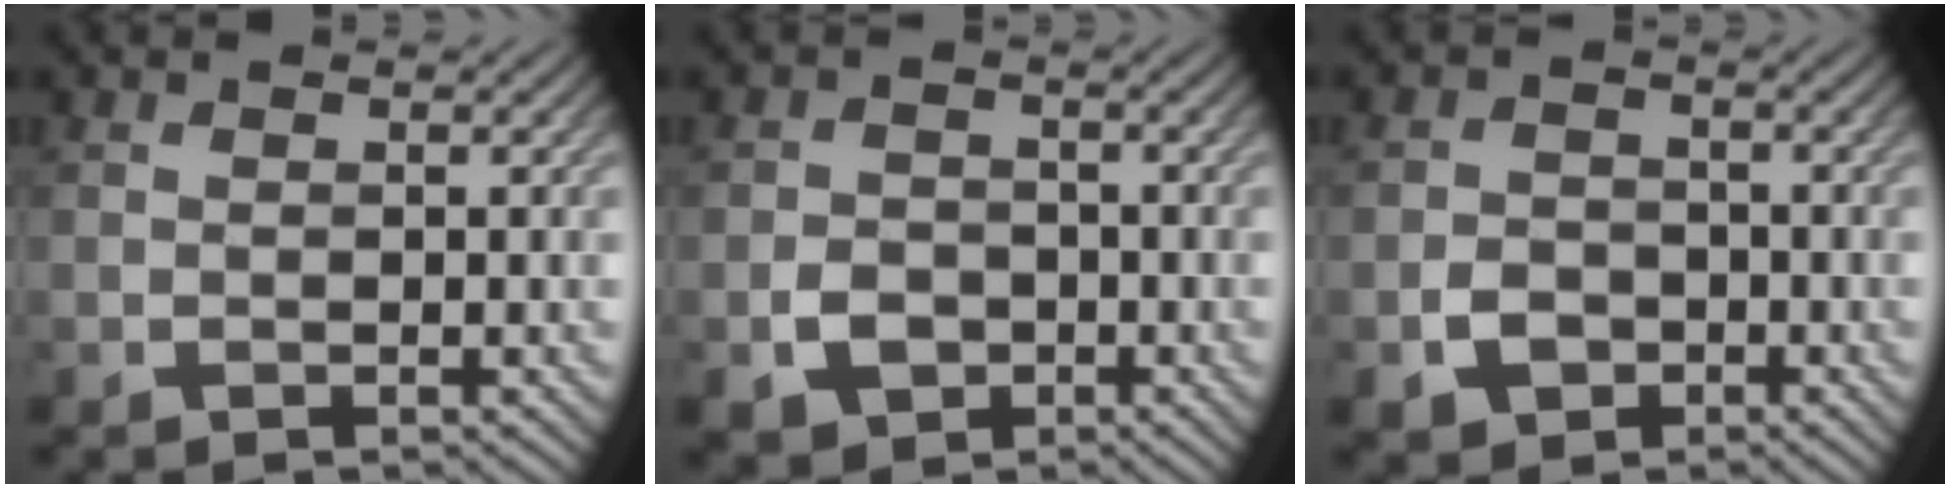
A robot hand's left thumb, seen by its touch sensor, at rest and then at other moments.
{"total": 3.4, "force": [-1.4, 2.7, 1.5], "torque": [-0.029, -0.005, -0.027]}
{"total": 3.2, "force": [-1.6, 2.5, 1.3], "torque": [-0.027, -0.003, -0.032]}